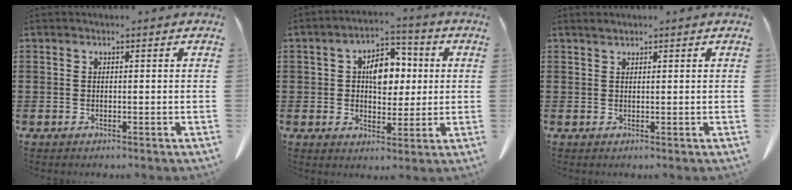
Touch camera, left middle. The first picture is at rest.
{"total": 7.0, "force": [1.1, 4.7, 5.1], "torque": [-0.097, 0.010, 0.014]}
{"total": 0.8, "force": [0.7, 0.1, 0.3], "torque": [-0.008, 0.000, 0.013]}